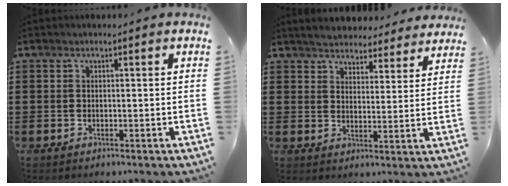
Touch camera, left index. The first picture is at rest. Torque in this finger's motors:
{"motor_torque": [1.30, -0.84, 0.38, 0.08]}